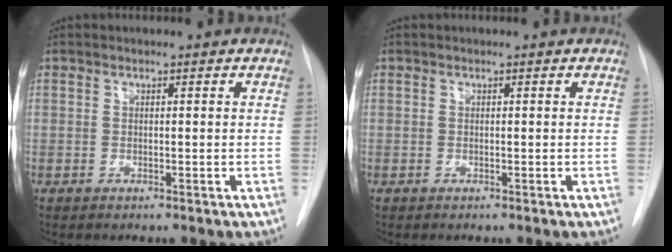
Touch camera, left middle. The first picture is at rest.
{"total": 0.0}